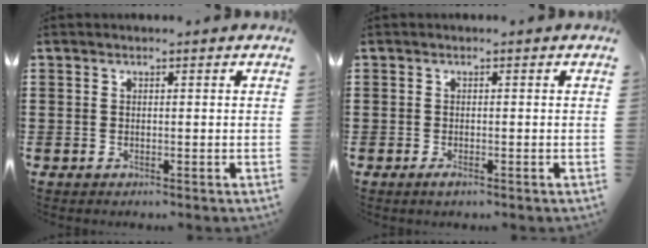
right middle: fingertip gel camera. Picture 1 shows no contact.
{"total": 0.9, "force": [-0.5, 0.1, 0.8], "torque": [-0.017, -0.005, -0.009]}